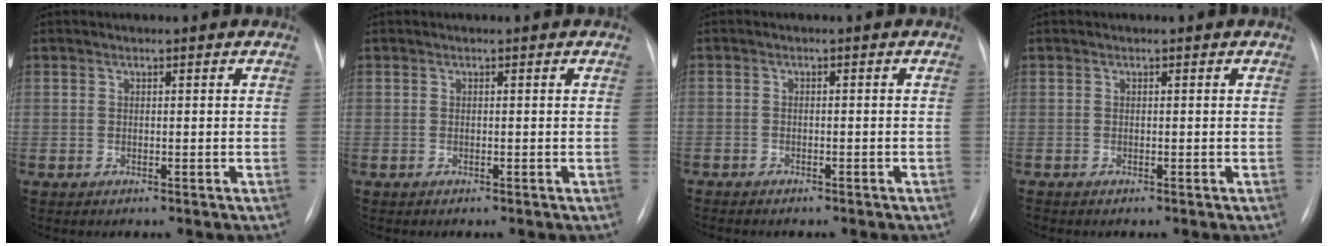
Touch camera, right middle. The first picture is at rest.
{"total": 0.0}
{"total": 3.7, "force": [-3.1, 1.6, 1.4], "torque": [-0.019, -0.001, -0.033]}
{"total": 0.0}